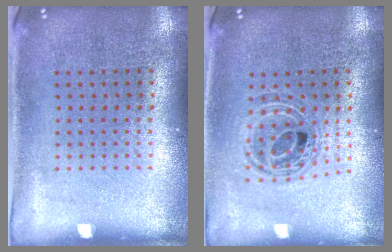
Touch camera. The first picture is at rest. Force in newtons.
{"total": 0.8, "press": 0.8, "slide": 0.2}